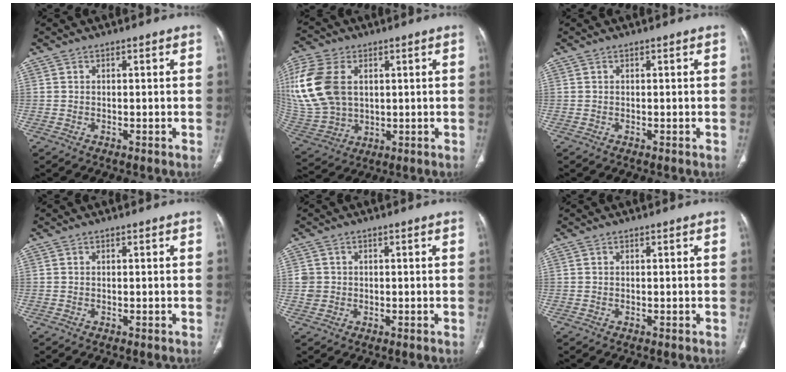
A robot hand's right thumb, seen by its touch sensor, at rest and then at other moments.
{"total": 21.1, "force": [4.6, 14.6, 14.5], "torque": [-0.346, -0.003, 0.099]}
{"total": 0.0}
{"total": 0.0}
{"total": 2.6, "force": [0.1, 2.5, 0.7], "torque": [0.000, 0.004, 0.006]}
{"total": 0.0}